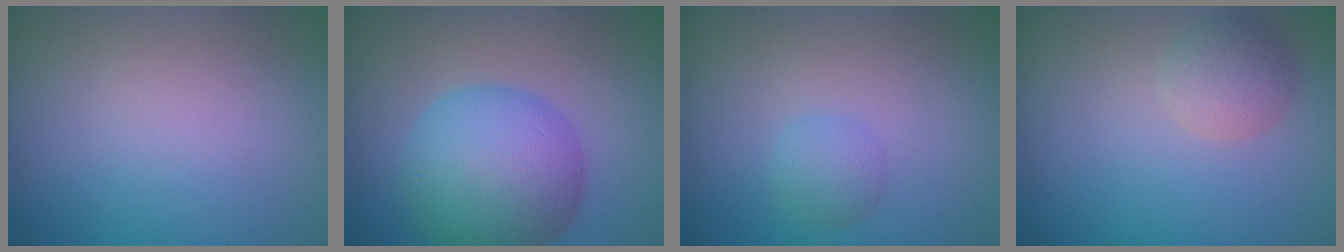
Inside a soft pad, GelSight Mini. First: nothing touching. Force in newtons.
{"total": 8.0, "press": 8.0, "slide": 0.2}
{"total": 1.5, "press": 1.5, "slide": 0.1}
{"total": 2.3, "press": 2.3, "slide": 0.2}